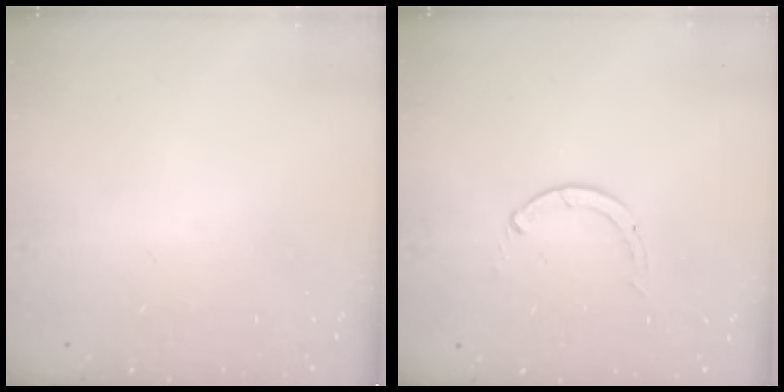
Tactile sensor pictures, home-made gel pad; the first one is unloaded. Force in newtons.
{"total": 0.0}